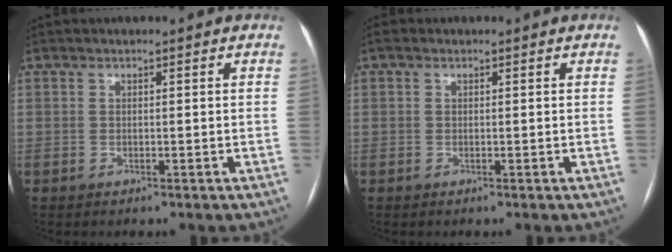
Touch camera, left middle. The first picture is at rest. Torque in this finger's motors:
{"motor_torque": [0.20, -0.62, 0.19, 0.02]}